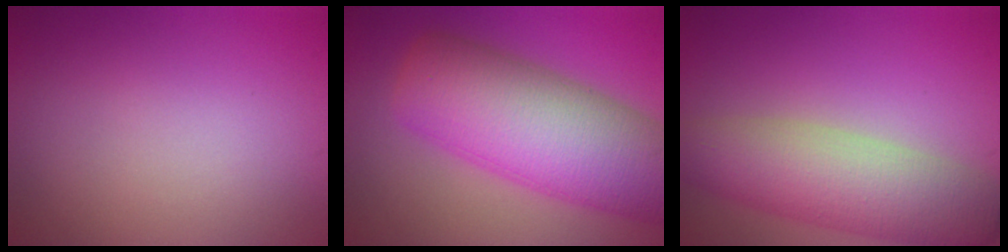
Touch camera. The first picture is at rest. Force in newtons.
{"total": 11.6, "press": 11.6, "slide": 0.4}
{"total": 5.9, "press": 5.9, "slide": 0.5}